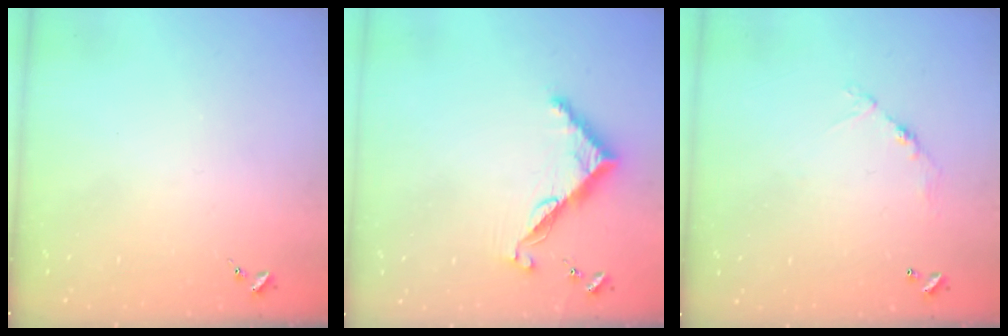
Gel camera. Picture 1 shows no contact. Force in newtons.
{"total": 8.7, "press": 8.7, "slide": 0.6}
{"total": 6.7, "press": 6.7, "slide": 0.5}